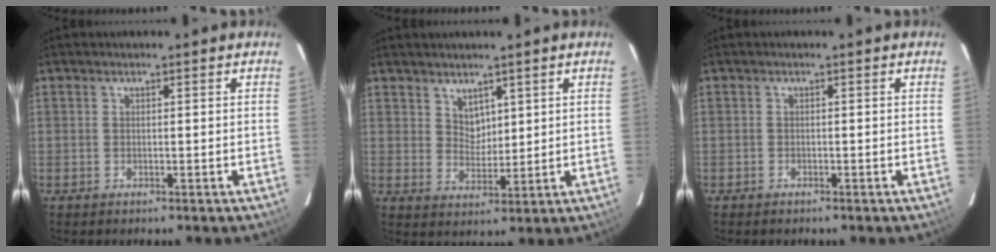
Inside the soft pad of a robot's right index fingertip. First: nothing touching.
{"total": 4.0, "force": [2.8, 2.6, 1.3], "torque": [-0.012, 0.002, 0.054]}
{"total": 0.8, "force": [-0.6, 0.5, 0.0], "torque": [-0.004, 0.003, -0.010]}